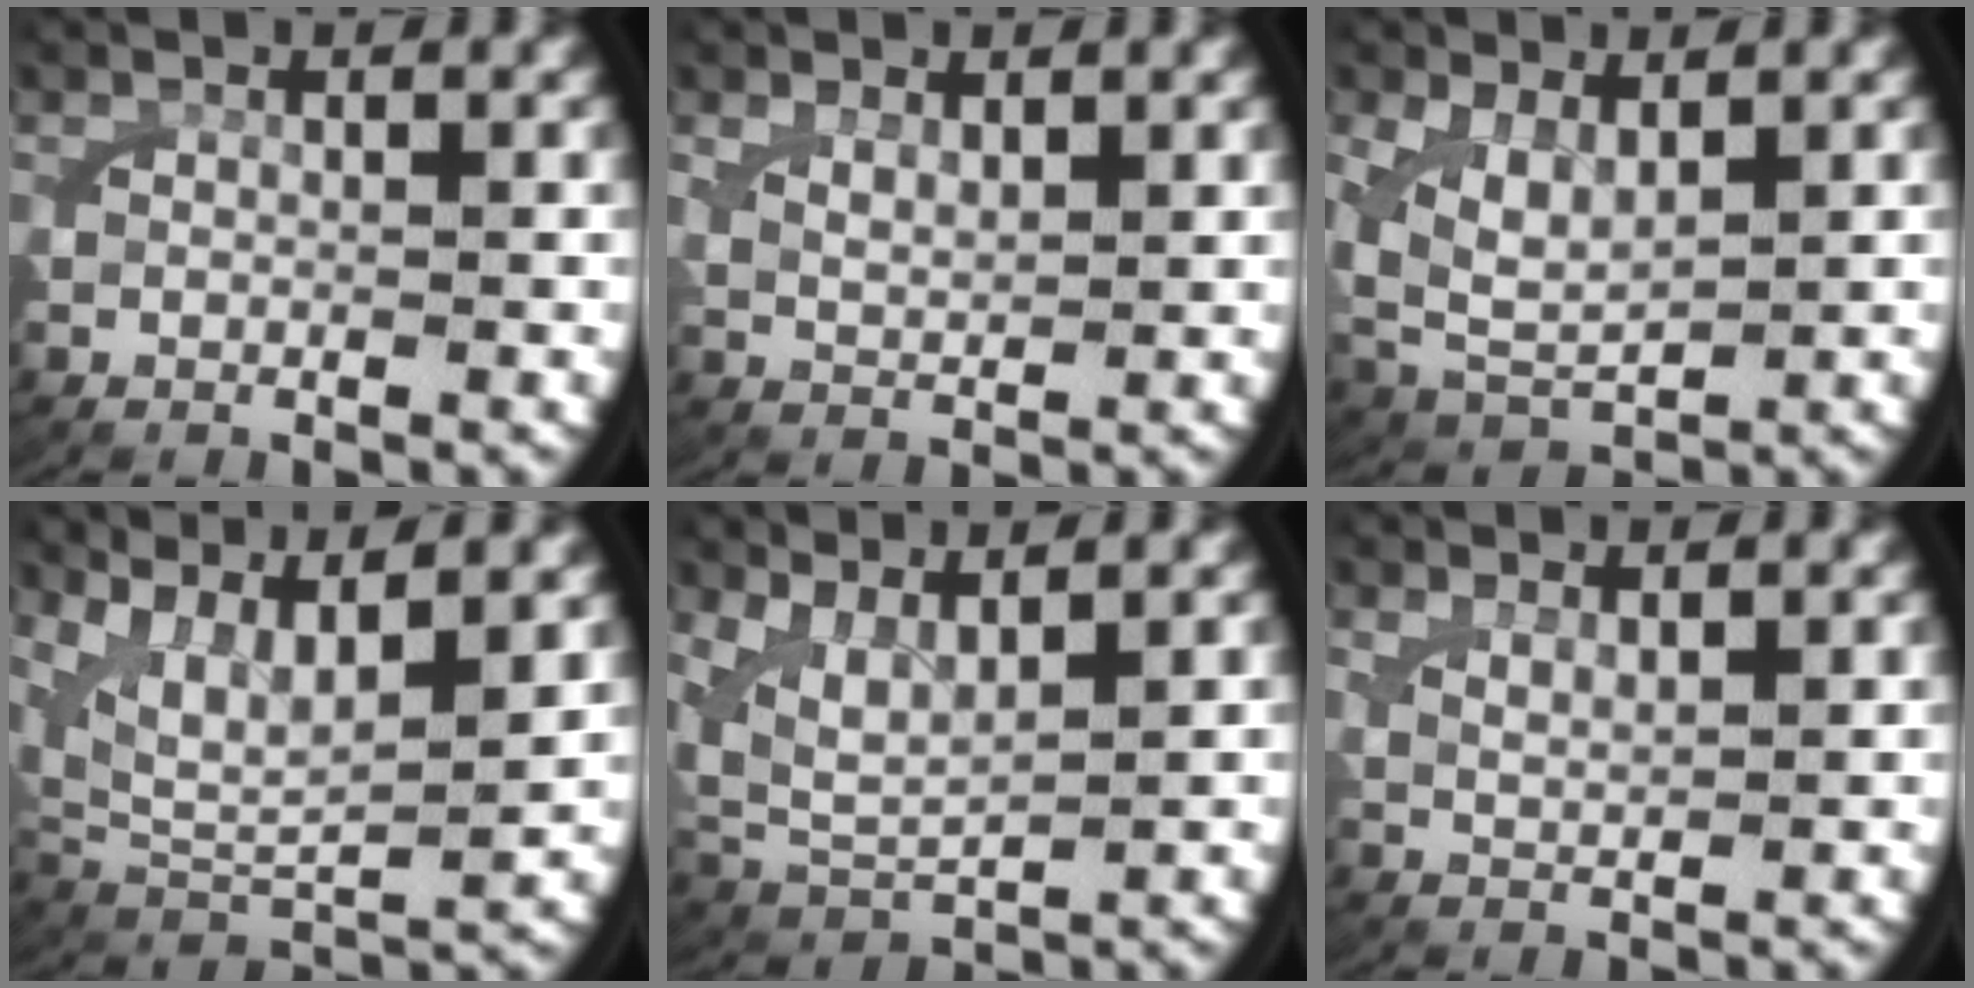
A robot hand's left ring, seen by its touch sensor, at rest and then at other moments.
{"total": 1.5, "force": [1.0, 0.4, 1.1], "torque": [-0.026, -0.012, 0.029]}
{"total": 6.4, "force": [0.5, 5.2, 3.7], "torque": [-0.115, -0.032, 0.020]}
{"total": 9.1, "force": [3.0, 6.2, 5.9], "torque": [-0.158, -0.019, 0.055]}
{"total": 7.8, "force": [1.5, 6.5, 4.1], "torque": [-0.137, -0.028, 0.030]}
{"total": 1.4, "force": [1.1, 0.0, 0.9], "torque": [-0.022, -0.009, 0.029]}